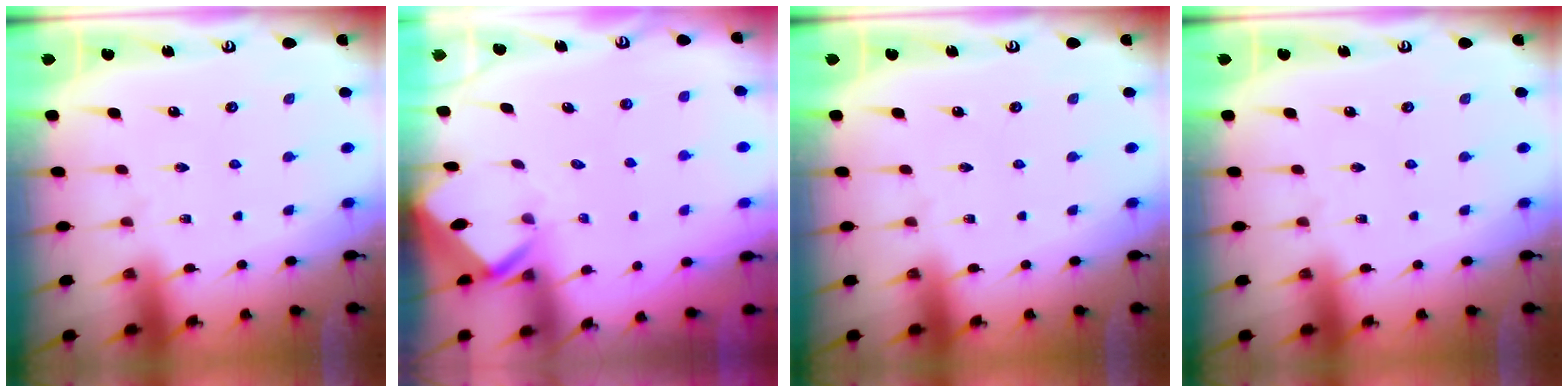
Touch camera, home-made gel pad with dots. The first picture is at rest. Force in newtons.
{"total": 2.4, "press": 2.4, "slide": 0.1}
{"total": 0.0}
{"total": 0.0}